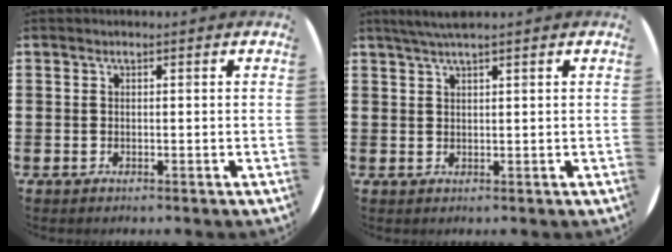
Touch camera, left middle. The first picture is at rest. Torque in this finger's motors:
{"motor_torque": [0.25, -0.25, 0.03, 0.01]}